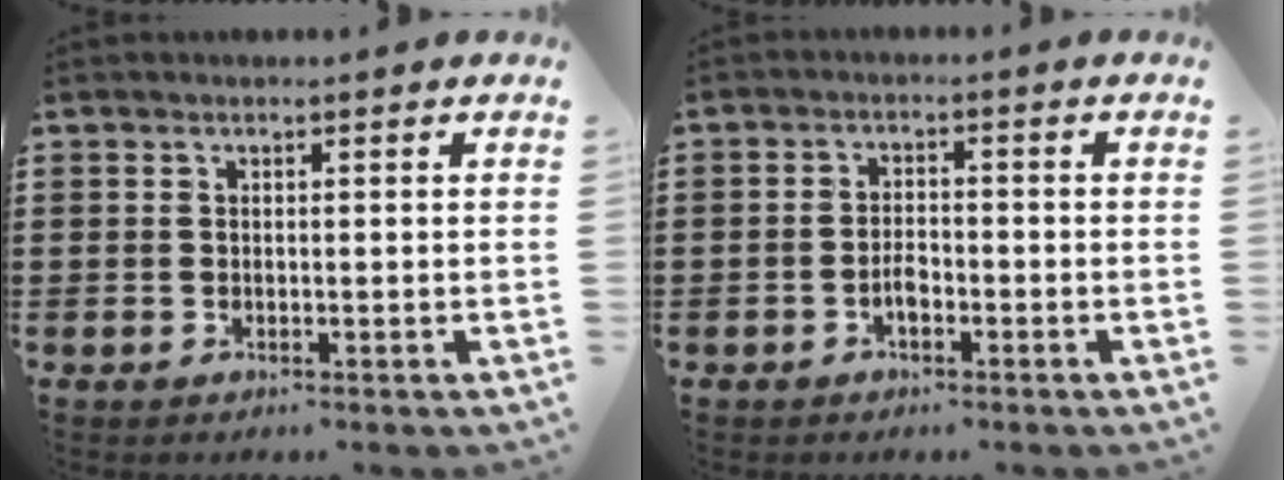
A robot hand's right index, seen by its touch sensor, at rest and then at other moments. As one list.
[{"total": 2.5, "force": [-1.3, 1.2, 1.7], "torque": [-0.036, 0.005, -0.025]}]